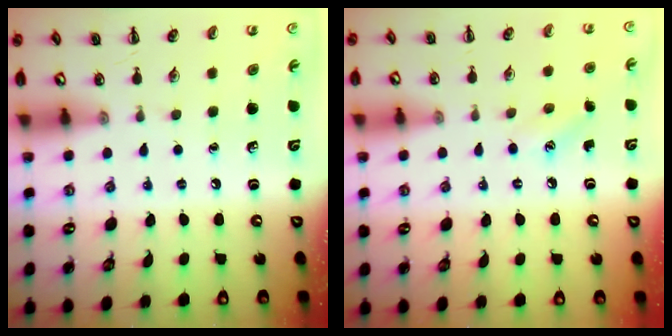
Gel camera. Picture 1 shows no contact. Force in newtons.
{"total": 6.6, "press": 6.4, "slide": 1.8}